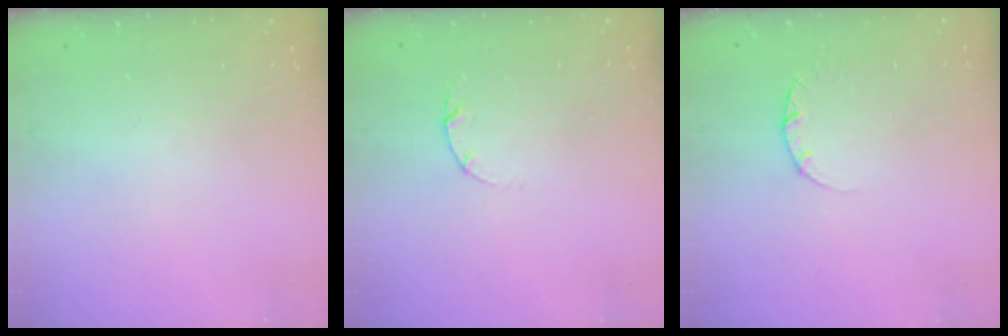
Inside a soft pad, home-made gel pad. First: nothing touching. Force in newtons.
{"total": 3.0, "press": 3.0, "slide": 0.4}
{"total": 2.4, "press": 2.4, "slide": 0.3}